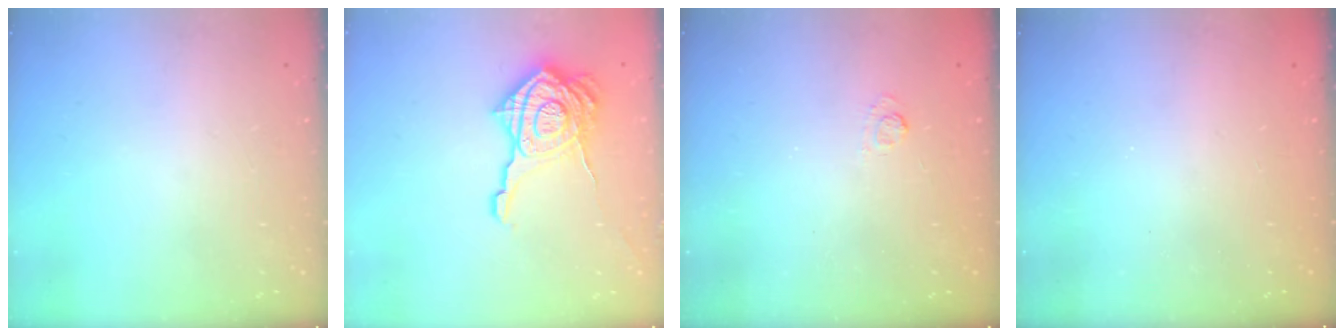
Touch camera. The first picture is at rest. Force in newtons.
{"total": 19.5, "press": 19.5, "slide": 1.3}
{"total": 2.4, "press": 1.9, "slide": 1.4}
{"total": 2.3, "press": 2.2, "slide": 0.8}